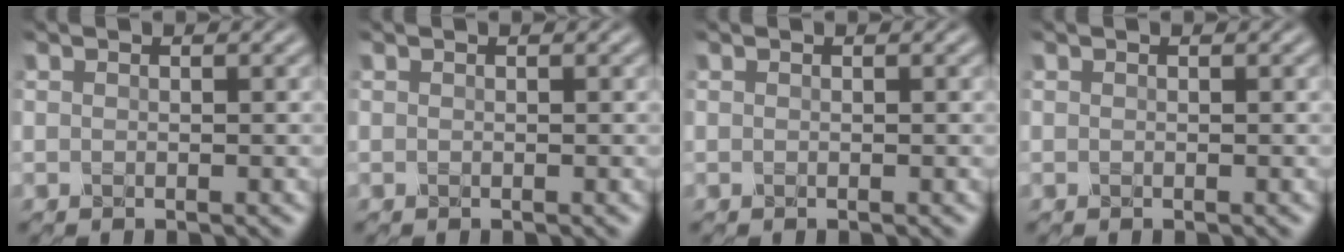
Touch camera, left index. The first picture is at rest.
{"total": 0.0}
{"total": 0.0}
{"total": 0.0}